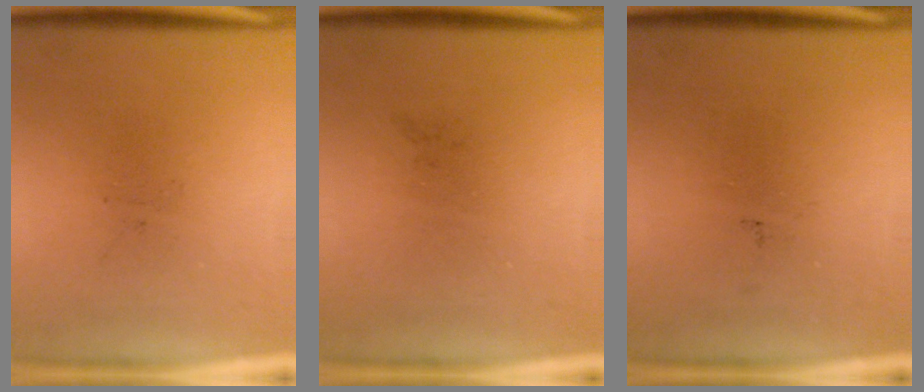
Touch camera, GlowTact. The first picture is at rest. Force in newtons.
{"total": 0.0}
{"total": 0.0}